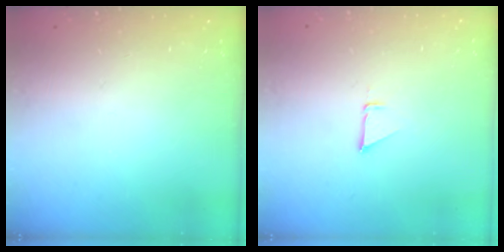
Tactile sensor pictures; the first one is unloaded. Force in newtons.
{"total": 1.9, "press": 1.9, "slide": 0.0}